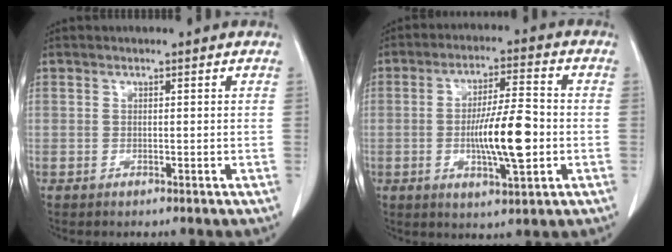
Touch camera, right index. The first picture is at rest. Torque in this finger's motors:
{"motor_torque": [1.78, -0.28, 0.81, 0.18]}